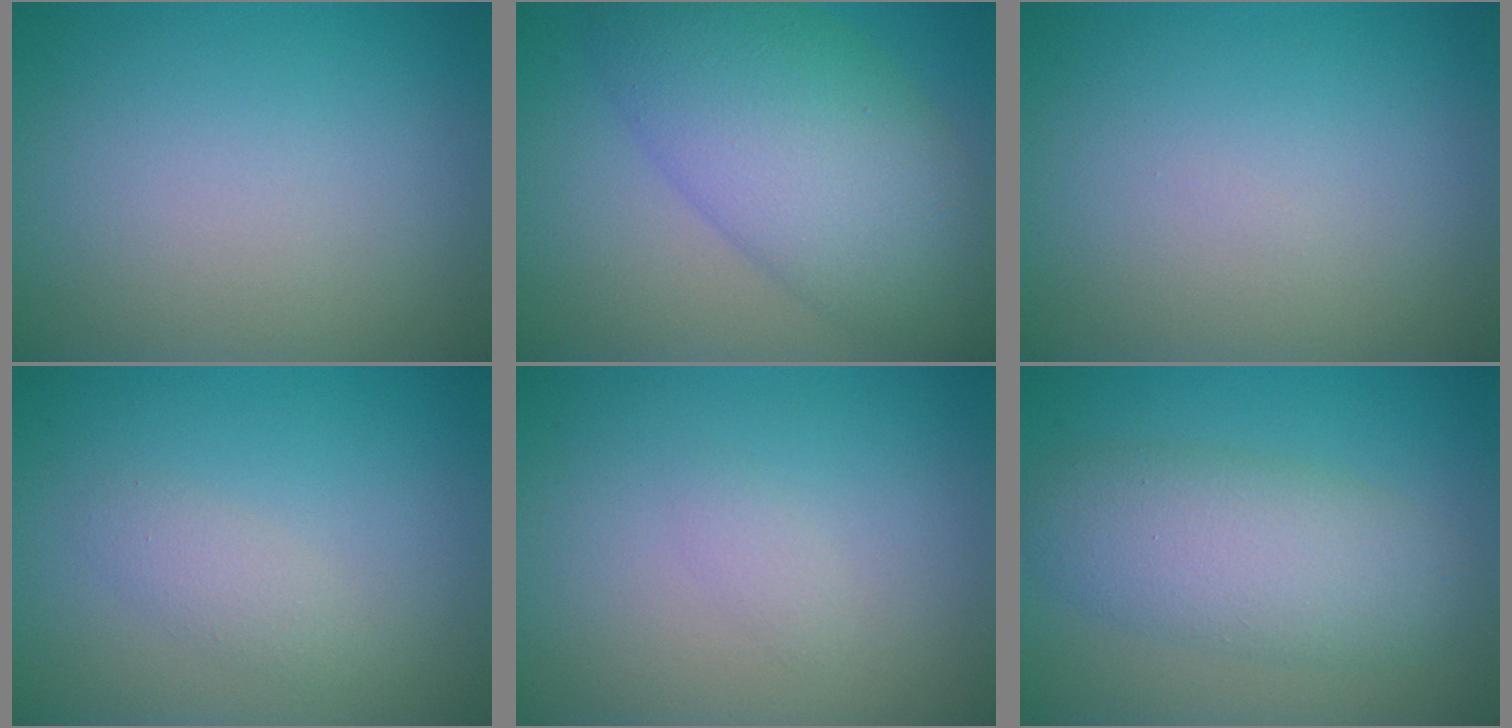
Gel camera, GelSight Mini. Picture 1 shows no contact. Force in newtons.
{"total": 9.4, "press": 9.4, "slide": 0.2}
{"total": 0.0}
{"total": 1.5, "press": 1.5, "slide": 0.0}
{"total": 0.8, "press": 0.8, "slide": 0.0}
{"total": 5.7, "press": 5.7, "slide": 0.2}